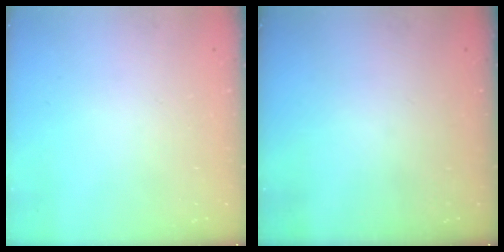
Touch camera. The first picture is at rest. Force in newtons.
{"total": 0.0}